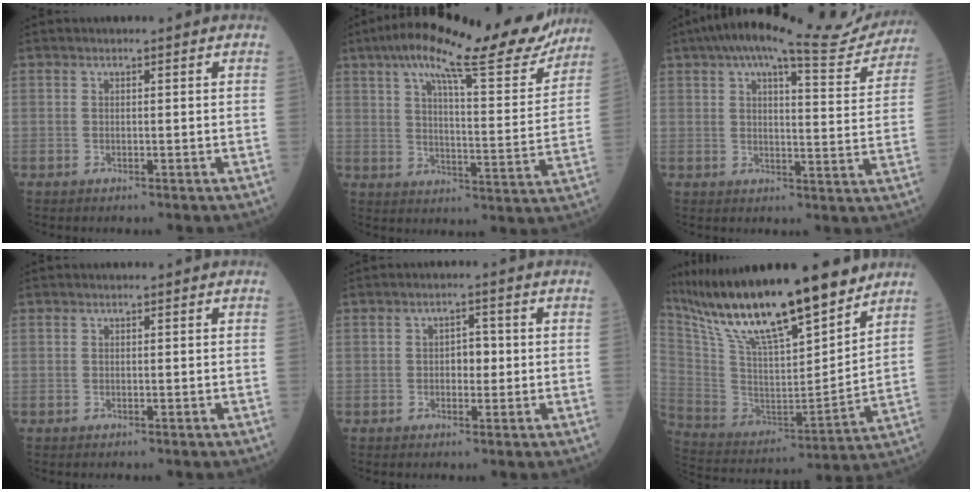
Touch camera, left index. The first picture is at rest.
{"total": 21.9, "force": [17.4, 3.3, 12.9], "torque": [-0.195, 0.011, 0.233]}
{"total": 16.4, "force": [14.4, 2.7, 7.2], "torque": [-0.102, 0.010, 0.178]}
{"total": 0.0}
{"total": 2.6, "force": [-0.2, 1.6, 2.1], "torque": [-0.028, 0.006, -0.006]}
{"total": 22.7, "force": [18.0, 3.5, 13.4], "torque": [-0.246, -0.004, 0.322]}